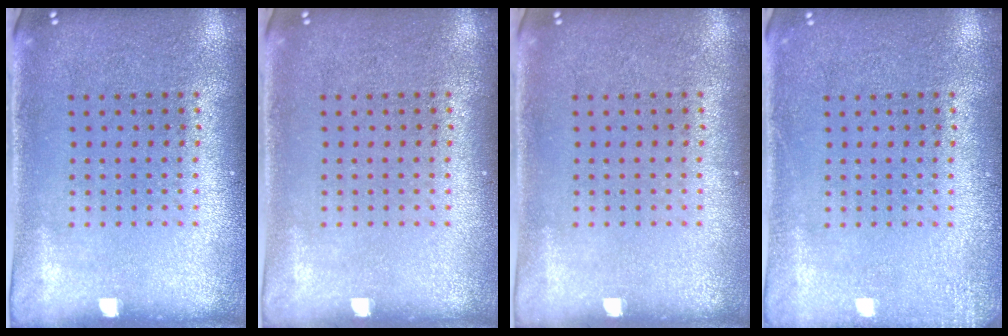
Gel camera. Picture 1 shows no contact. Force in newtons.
{"total": 0.0}
{"total": 0.0}
{"total": 1.5, "press": 1.5, "slide": 0.3}